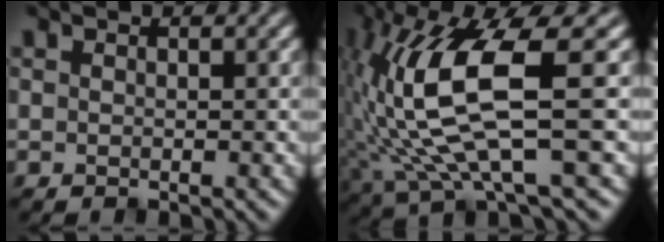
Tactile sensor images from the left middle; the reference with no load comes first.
{"total": 10.3, "force": [0.7, 2.8, 9.9], "torque": [-0.200, -0.008, 0.021]}